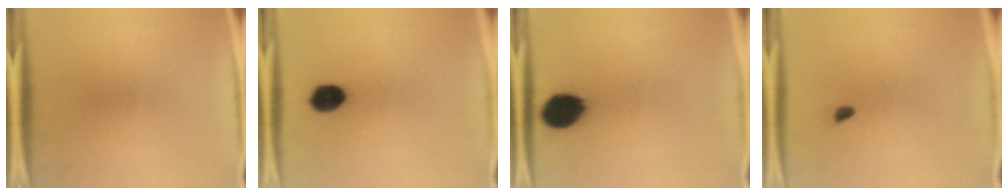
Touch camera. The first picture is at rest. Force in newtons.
{"total": 6.1}
{"total": 10.1}
{"total": 0.6}